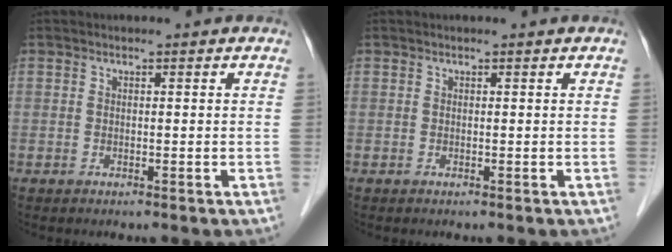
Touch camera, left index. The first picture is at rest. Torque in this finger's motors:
{"motor_torque": [0.00, 0.00, 0.00, 0.00]}